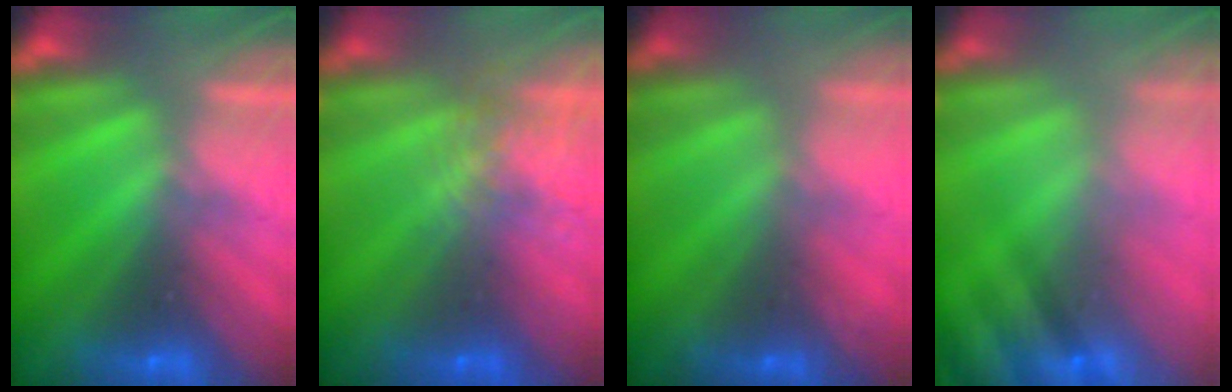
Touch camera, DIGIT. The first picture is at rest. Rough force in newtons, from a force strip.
{"total": 4.7}
{"total": 1.8}
{"total": 8.5}